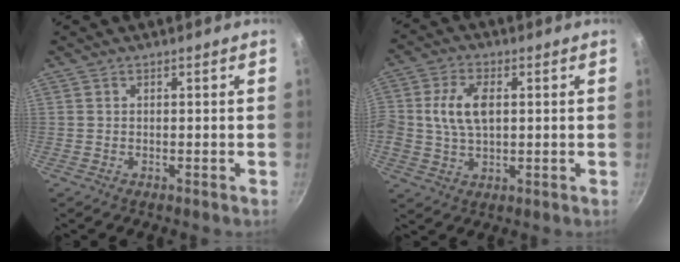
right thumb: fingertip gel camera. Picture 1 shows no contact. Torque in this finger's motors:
{"motor_torque": [-0.54, 0.96, 0.06, -0.02, 0.08]}